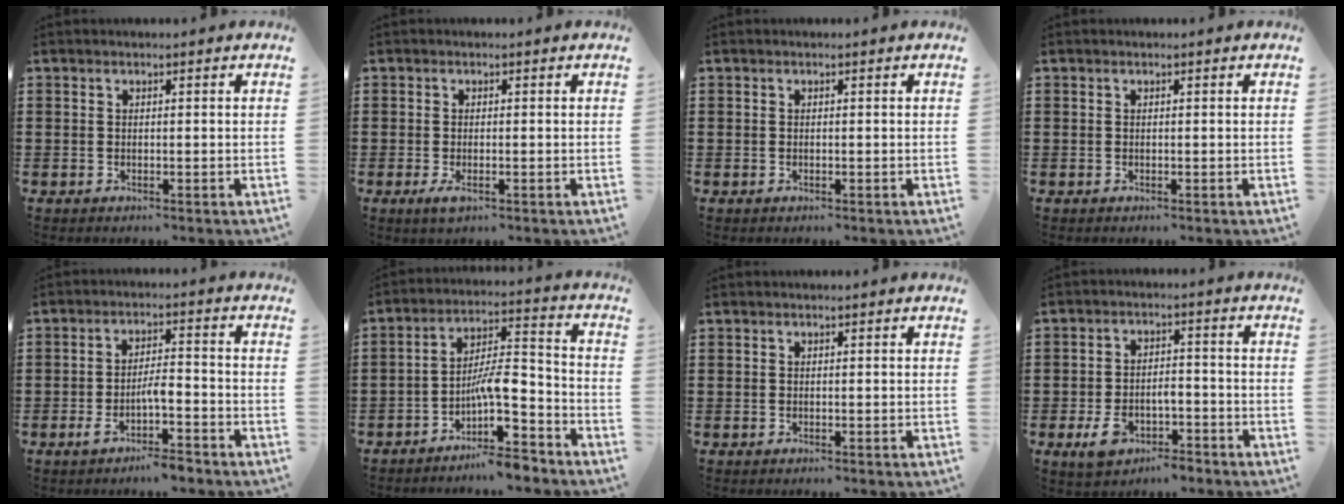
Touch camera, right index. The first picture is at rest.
{"total": 1.5, "force": [-0.5, 0.5, 1.4], "torque": [-0.032, -0.006, -0.011]}
{"total": 0.0}
{"total": 0.0}
{"total": 5.1, "force": [-2.9, 1.3, 4.0], "torque": [-0.081, 0.003, -0.059]}
{"total": 8.9, "force": [-5.5, 2.4, 6.5], "torque": [-0.122, -0.003, -0.107]}
{"total": 0.0}
{"total": 5.0, "force": [-3.1, 2.5, 3.0], "torque": [-0.063, 0.009, -0.062]}